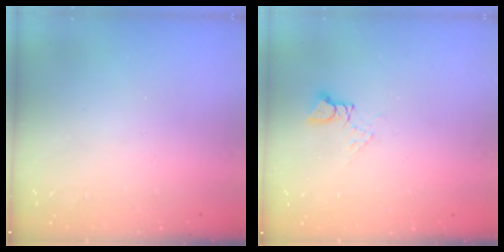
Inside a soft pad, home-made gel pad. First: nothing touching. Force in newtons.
{"total": 4.0, "press": 3.9, "slide": 0.5}